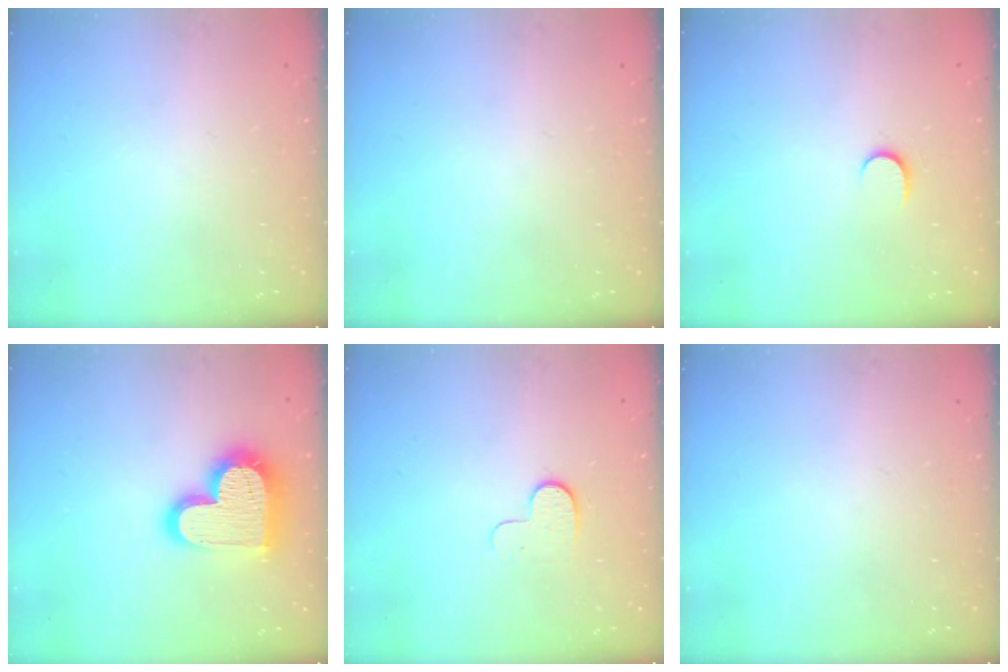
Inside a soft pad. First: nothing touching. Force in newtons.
{"total": 0.0}
{"total": 3.8, "press": 3.8, "slide": 0.4}
{"total": 19.8, "press": 19.7, "slide": 1.3}
{"total": 5.4, "press": 5.3, "slide": 1.2}
{"total": 0.0}